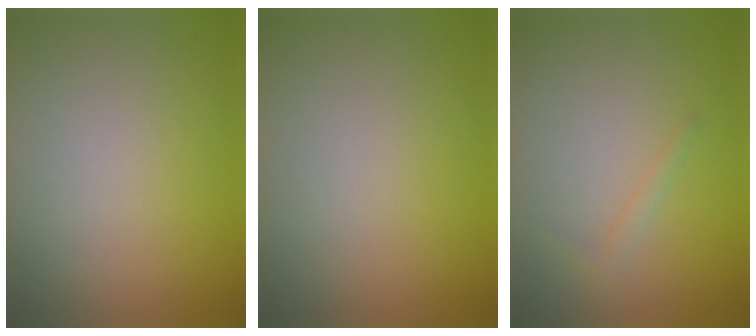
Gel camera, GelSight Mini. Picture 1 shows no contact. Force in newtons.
{"total": 0.0}
{"total": 0.8, "press": 0.8, "slide": 0.1}